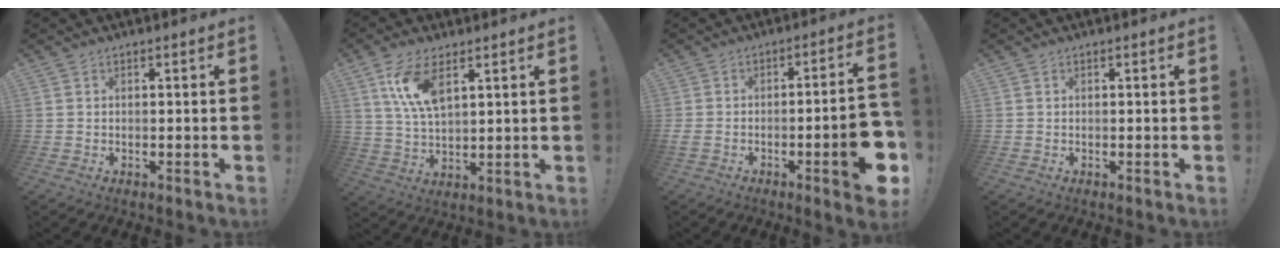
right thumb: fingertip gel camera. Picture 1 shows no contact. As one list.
[{"total": 10.4, "force": [5.1, 4.6, 7.8], "torque": [-0.155, -0.017, 0.090]}, {"total": 11.4, "force": [-4.2, 2.1, 10.4], "torque": [-0.153, 0.010, -0.064]}, {"total": 0.0}]